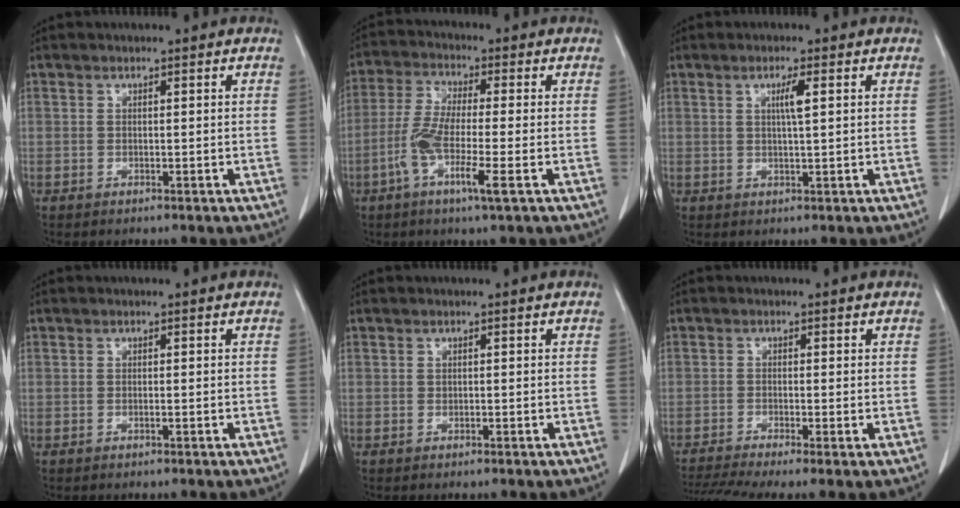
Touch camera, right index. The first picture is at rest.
{"total": 9.2, "force": [-3.1, 0.3, 8.6], "torque": [-0.172, -0.008, -0.065]}
{"total": 2.6, "force": [0.8, -0.1, 2.5], "torque": [-0.045, -0.002, 0.013]}
{"total": 0.0}
{"total": 0.0}
{"total": 6.8, "force": [-4.8, 0.3, 4.7], "torque": [-0.085, -0.007, -0.083]}